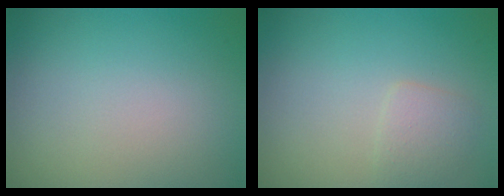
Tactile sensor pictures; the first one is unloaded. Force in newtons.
{"total": 1.5, "press": 1.5, "slide": 0.1}